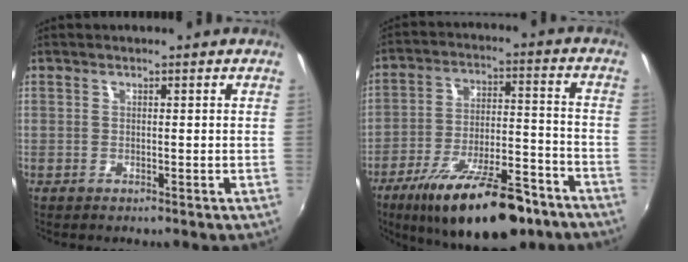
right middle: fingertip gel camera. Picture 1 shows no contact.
{"total": 21.0, "force": [-14.8, 6.8, 13.2], "torque": [-0.224, -0.017, -0.218]}